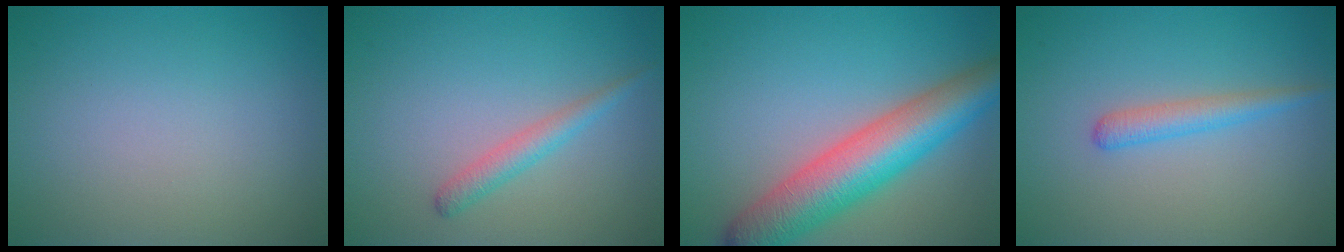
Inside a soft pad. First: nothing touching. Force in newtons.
{"total": 1.9, "press": 1.9, "slide": 0.0}
{"total": 8.6, "press": 8.6, "slide": 0.3}
{"total": 2.0, "press": 1.9, "slide": 0.1}